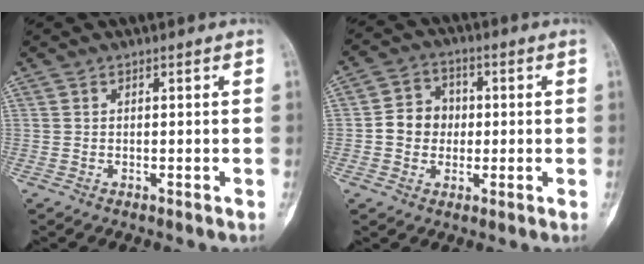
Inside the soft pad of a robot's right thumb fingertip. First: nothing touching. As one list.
[{"total": 7.1, "force": [-0.3, 6.3, 3.3], "torque": [-0.021, 0.016, -0.016]}]